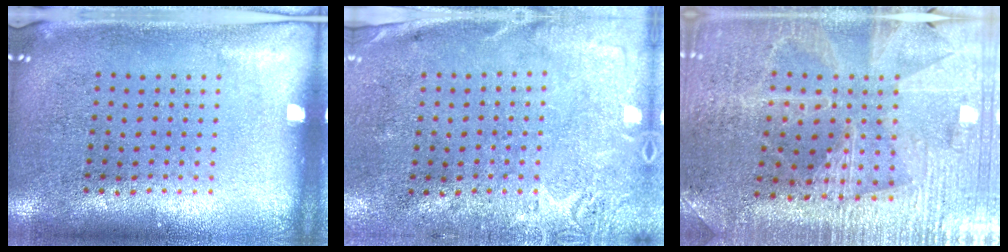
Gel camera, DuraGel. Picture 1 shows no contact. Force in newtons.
{"total": 2.8, "press": 2.2, "slide": 1.8}
{"total": 2.9, "press": 2.9, "slide": 0.6}